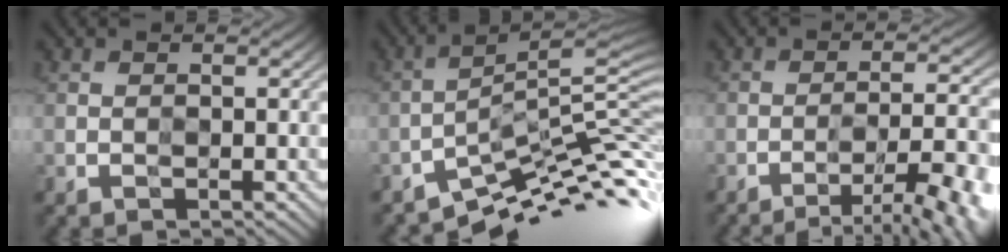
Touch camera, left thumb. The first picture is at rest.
{"total": 10.0, "force": [-6.5, 1.8, 7.4], "torque": [-0.119, 0.005, -0.115]}
{"total": 12.6, "force": [-7.8, 3.1, 9.3], "torque": [-0.126, 0.008, -0.102]}